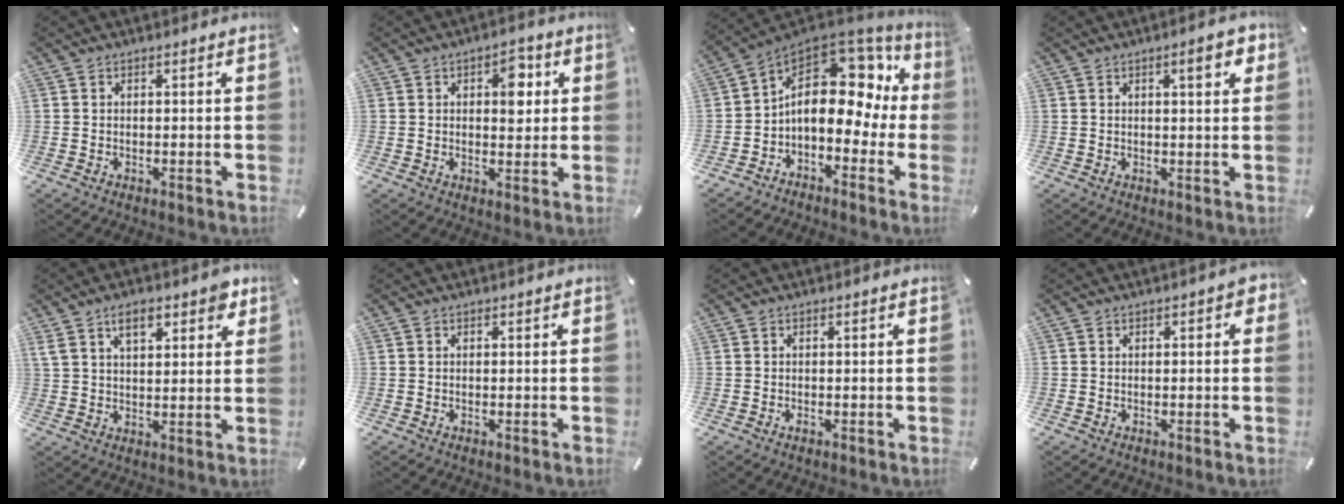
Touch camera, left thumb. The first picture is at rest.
{"total": 6.9, "force": [1.8, 4.0, 5.3], "torque": [-0.061, -0.006, 0.022]}
{"total": 16.5, "force": [2.6, 11.0, 12.1], "torque": [-0.200, -0.018, 0.043]}
{"total": 5.7, "force": [2.5, 1.5, 4.9], "torque": [-0.067, -0.007, 0.034]}
{"total": 8.0, "force": [4.4, 3.9, 5.4], "torque": [-0.091, -0.003, 0.077]}
{"total": 0.0}
{"total": 0.5, "force": [-0.3, 0.2, 0.4], "torque": [-0.008, -0.003, -0.004]}
{"total": 1.9, "force": [0.0, 0.8, 1.7], "torque": [-0.025, 0.001, -0.002]}